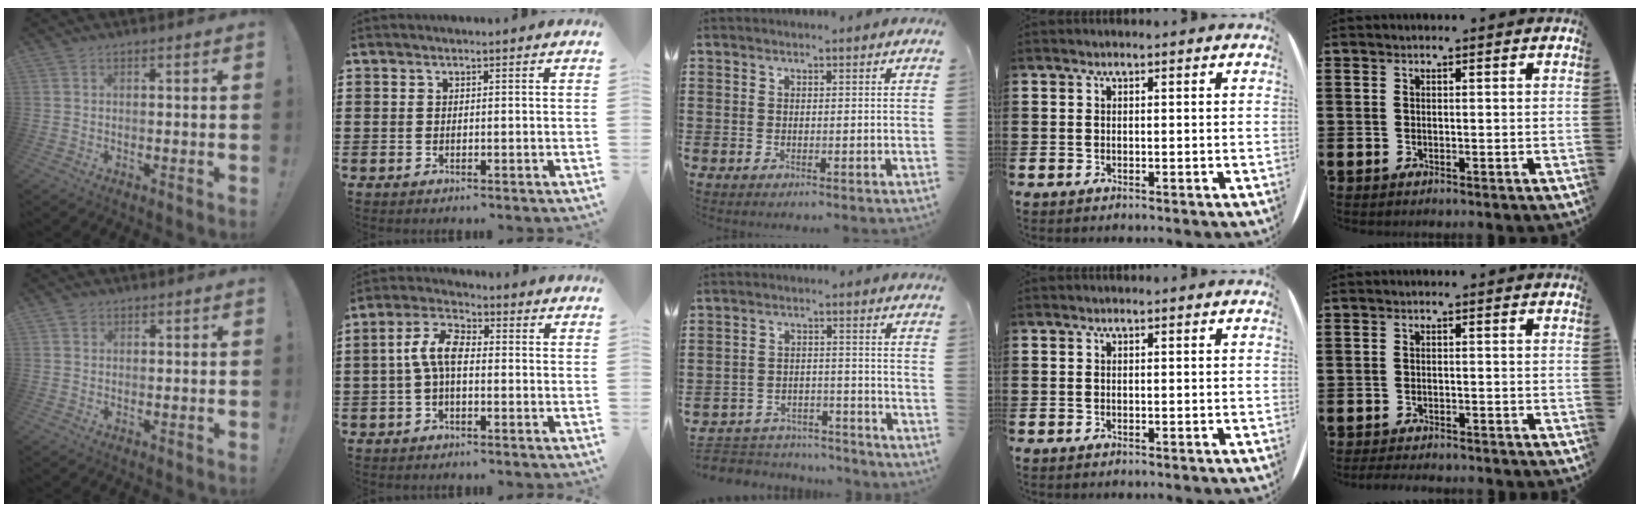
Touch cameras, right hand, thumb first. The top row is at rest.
{"thumb": {"total": 1.2, "force": [0.8, 1.0, 0.1], "torque": [-0.001, 0.002, 0.013]}, "index": {"total": 5.9, "force": [-0.4, 2.6, 5.3], "torque": [-0.117, 0.005, -0.013]}, "middle": {"total": 4.5, "force": [-4.4, 0.9, 0.0], "torque": [-0.012, 0.006, -0.096]}, "little": {"total": 1.2, "force": [-1.2, 0.1, 0.2], "torque": [-0.007, 0.002, -0.024]}}